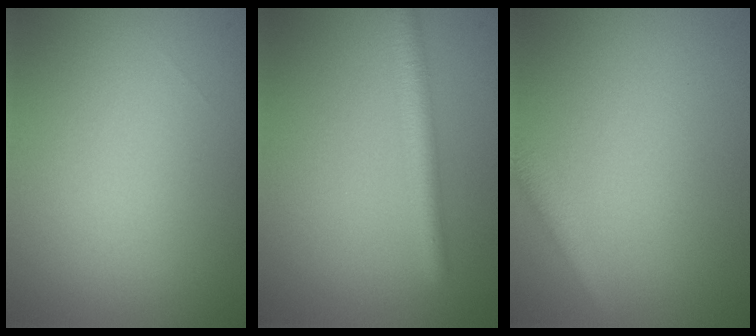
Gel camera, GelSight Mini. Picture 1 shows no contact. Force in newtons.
{"total": 3.2, "press": 3.2, "slide": 0.1}
{"total": 1.8, "press": 1.8, "slide": 0.1}